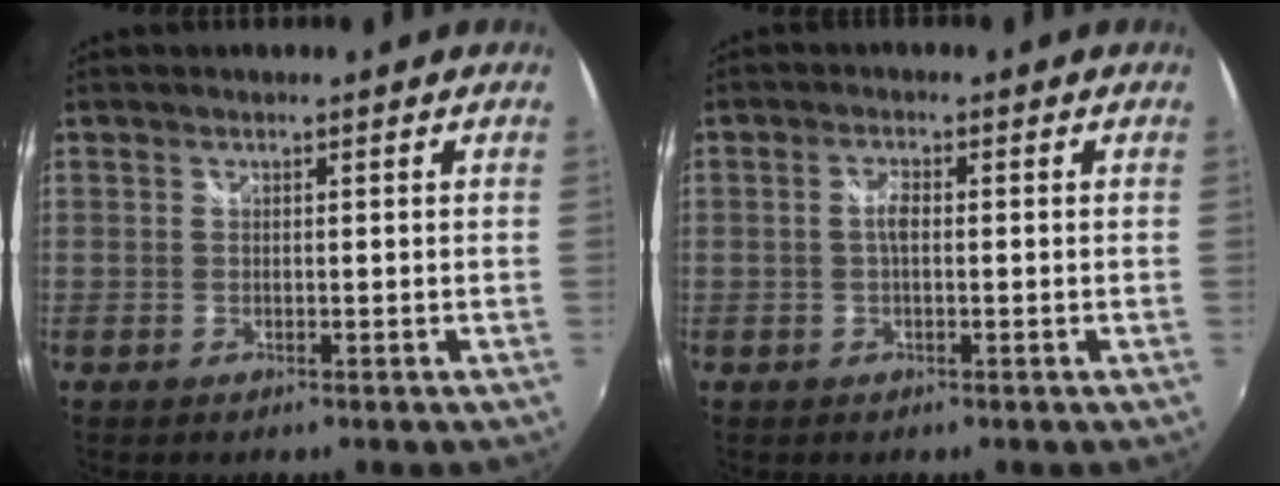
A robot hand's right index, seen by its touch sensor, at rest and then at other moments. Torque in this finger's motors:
{"motor_torque": [0.73, -0.04, 0.30, 0.07]}